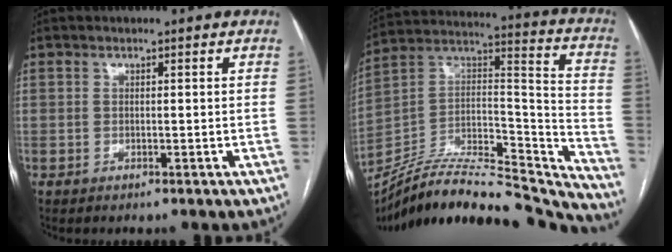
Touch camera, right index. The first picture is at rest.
{"total": 30.6, "force": [-28.0, 5.6, 10.8], "torque": [-0.141, 0.019, -0.428]}